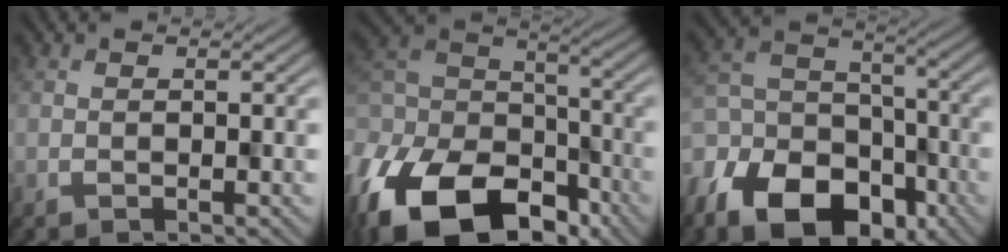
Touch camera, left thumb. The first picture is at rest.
{"total": 17.8, "force": [-10.0, 11.0, 9.8], "torque": [-0.249, -0.042, -0.155]}
{"total": 14.1, "force": [-8.2, 8.8, 7.4], "torque": [-0.175, -0.036, -0.140]}